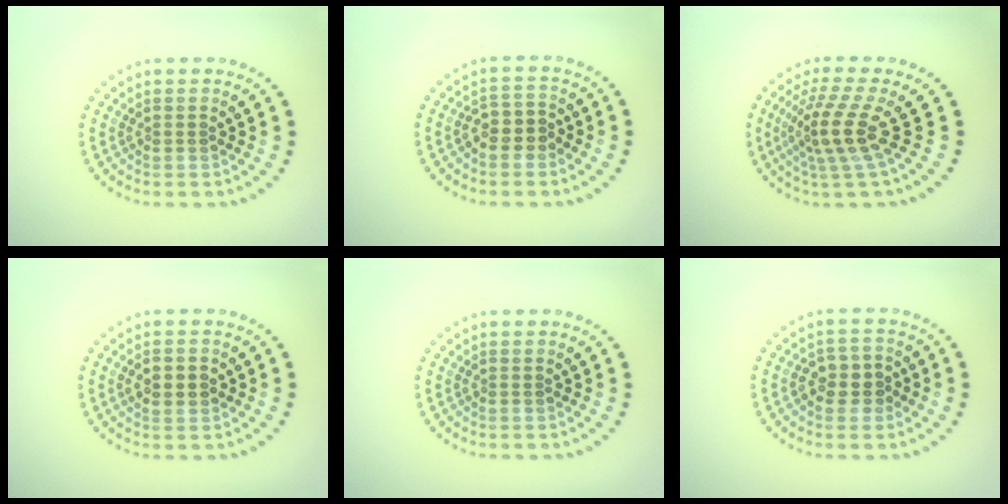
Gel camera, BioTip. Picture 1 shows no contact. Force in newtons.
{"total": 2.3, "press": 2.1, "slide": 1.0}
{"total": 4.3, "press": 3.1, "slide": 3.0}
{"total": 2.2, "press": 2.2, "slide": 0.3}
{"total": 0.0}
{"total": 2.8, "press": 2.7, "slide": 0.8}